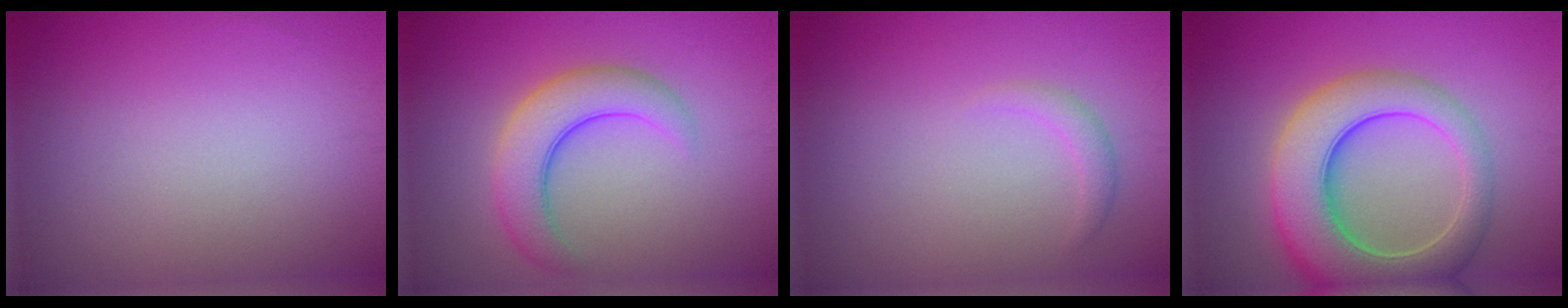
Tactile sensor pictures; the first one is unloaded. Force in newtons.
{"total": 5.4, "press": 5.3, "slide": 0.3}
{"total": 1.2, "press": 1.2, "slide": 0.2}
{"total": 9.8, "press": 9.8, "slide": 0.6}